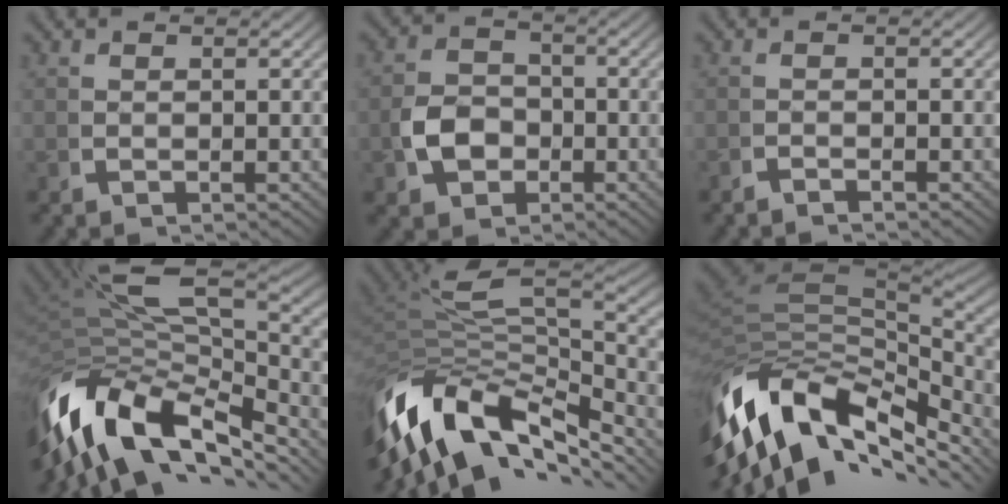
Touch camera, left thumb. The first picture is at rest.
{"total": 5.2, "force": [-1.5, 4.1, 2.8], "torque": [-0.060, -0.017, -0.018]}
{"total": 1.0, "force": [-1.0, 0.1, 0.1], "torque": [0.003, -0.001, -0.024]}
{"total": 15.5, "force": [-2.5, 9.1, 12.3], "torque": [-0.231, -0.019, -0.028]}
{"total": 14.5, "force": [-3.5, 8.6, 11.1], "torque": [-0.225, -0.022, -0.041]}
{"total": 17.4, "force": [-3.3, 10.3, 13.7], "torque": [-0.267, -0.024, -0.029]}